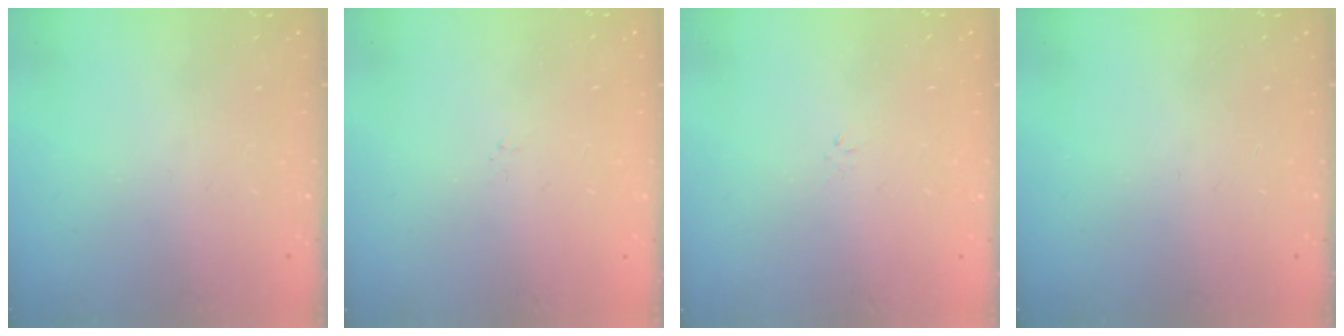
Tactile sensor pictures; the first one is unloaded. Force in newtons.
{"total": 0.0}
{"total": 0.0}
{"total": 0.0}